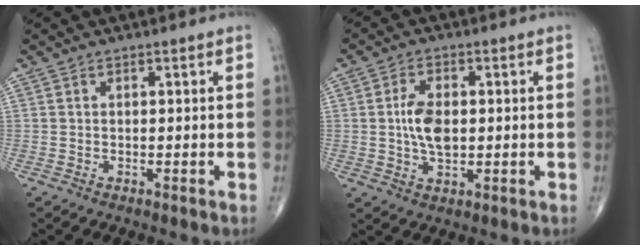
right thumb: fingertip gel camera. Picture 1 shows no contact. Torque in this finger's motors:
{"motor_torque": [1.12, 0.98, 0.94, -0.01, 0.04]}